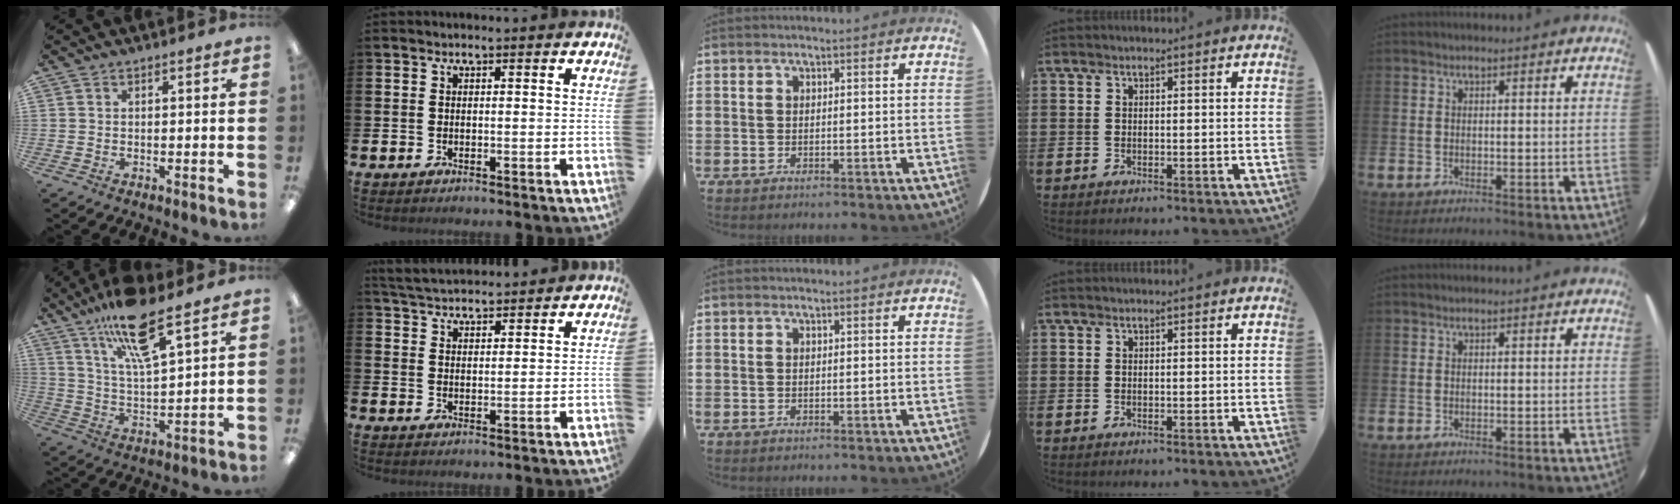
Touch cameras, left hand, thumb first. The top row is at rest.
{"thumb": {"total": 15.4, "force": [10.5, 4.0, 10.5], "torque": [-0.186, -0.045, 0.175]}, "index": {"total": 4.1, "force": [4.0, 0.5, 0.2], "torque": [-0.018, -0.020, 0.074]}}